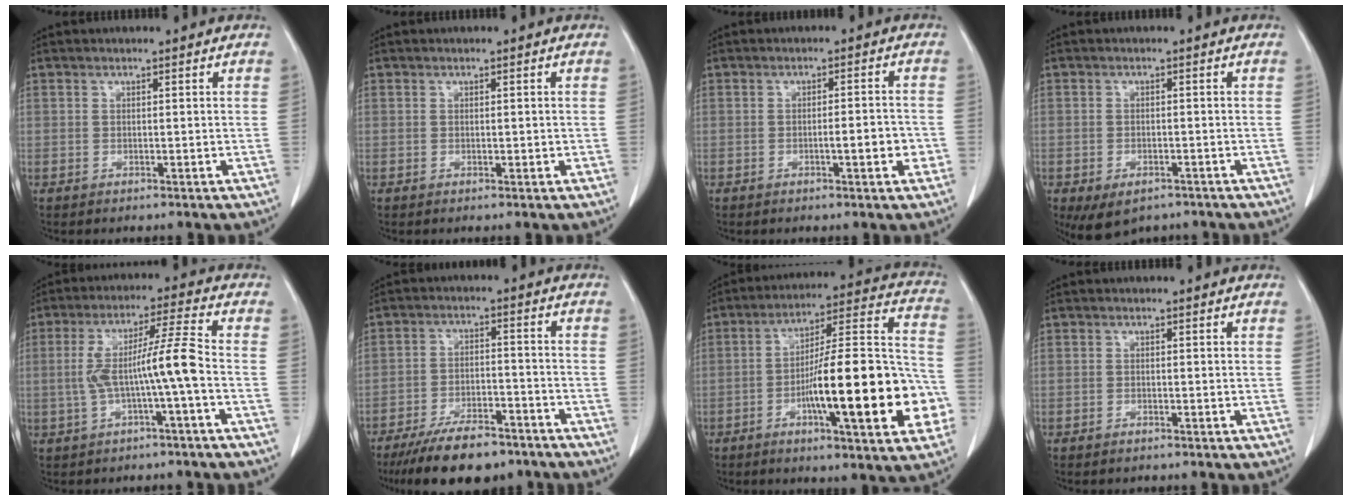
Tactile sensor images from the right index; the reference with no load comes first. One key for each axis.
{"total": 0.8, "fx": 0.0, "fy": 0.5, "fz": 0.6, "tx": -0.009, "ty": -0.001, "tz": 0.003}
{"total": 3.9, "fx": -1.2, "fy": 0.8, "fz": 3.7, "tx": -0.054, "ty": 0.001, "tz": -0.014}
{"total": 6.2, "fx": -4.1, "fy": 3.4, "fz": 3.1, "tx": -0.052, "ty": -0.003, "tz": -0.054}
{"total": 8.7, "fx": -1.5, "fy": -0.4, "fz": 8.5, "tx": -0.165, "ty": 0.026, "tz": -0.024}
{"total": 12.3, "fx": -9.7, "fy": 4.1, "fz": 6.3, "tx": -0.098, "ty": -0.005, "tz": -0.157}
{"total": 22.8, "fx": -6.4, "fy": 3.5, "fz": 21.6, "tx": -0.277, "ty": 0.019, "tz": -0.090}
{"total": 0.7, "fx": -0.6, "fy": 0.2, "fz": 0.2, "tx": -0.010, "ty": -0.001, "tz": -0.008}